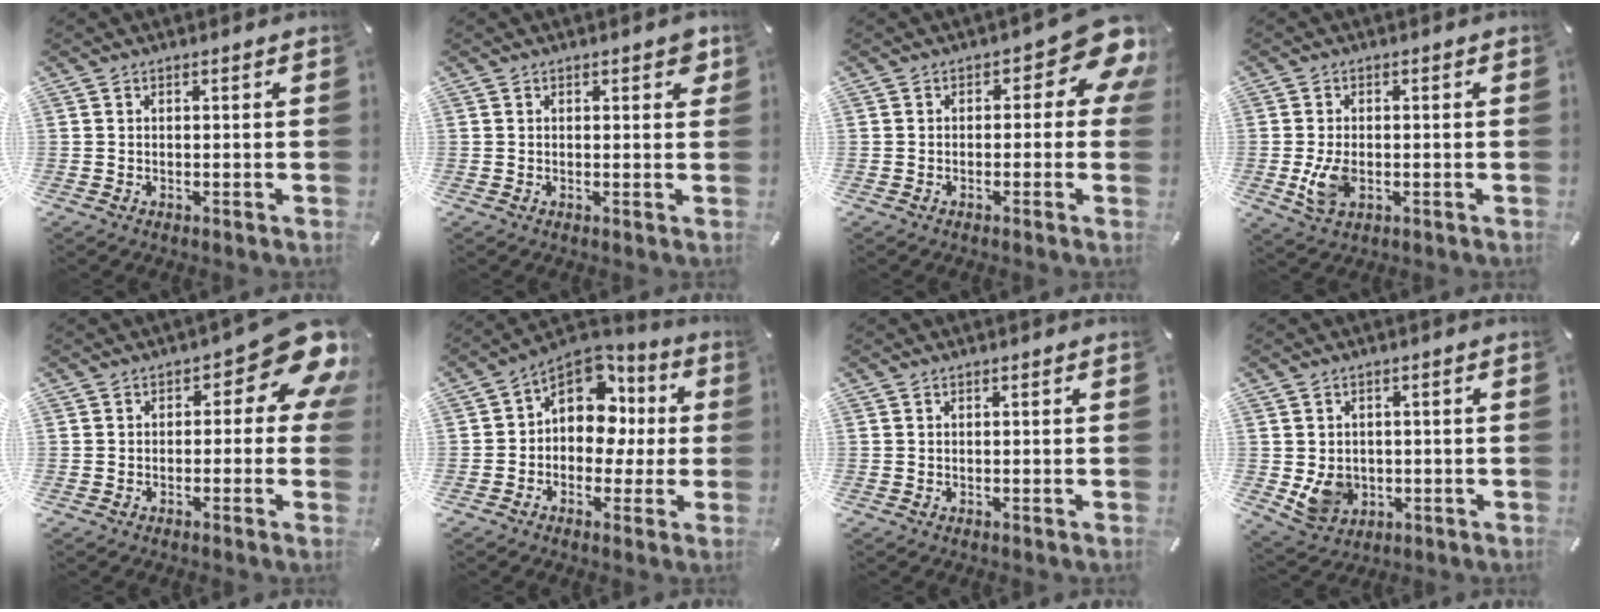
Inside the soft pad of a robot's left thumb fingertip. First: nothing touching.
{"total": 2.5, "force": [1.2, 1.3, 1.8], "torque": [-0.015, -0.003, 0.014]}
{"total": 9.0, "force": [3.4, 4.2, 7.3], "torque": [-0.077, -0.029, 0.052]}
{"total": 6.0, "force": [-1.1, 3.8, 4.6], "torque": [-0.094, -0.005, -0.019]}
{"total": 11.2, "force": [4.8, 5.0, 8.8], "torque": [-0.099, -0.043, 0.080]}
{"total": 12.7, "force": [3.2, 9.7, 7.5], "torque": [-0.123, -0.018, 0.060]}
{"total": 0.0}
{"total": 6.8, "force": [-0.1, 6.4, 2.5], "torque": [-0.057, -0.002, 0.000]}